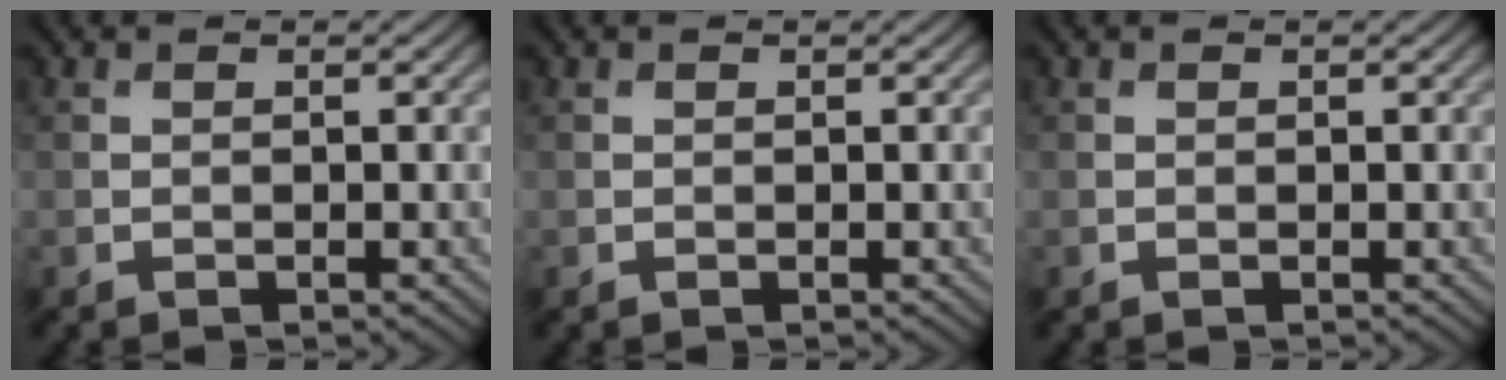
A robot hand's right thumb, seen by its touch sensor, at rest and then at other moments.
{"total": 0.0}
{"total": 0.0}